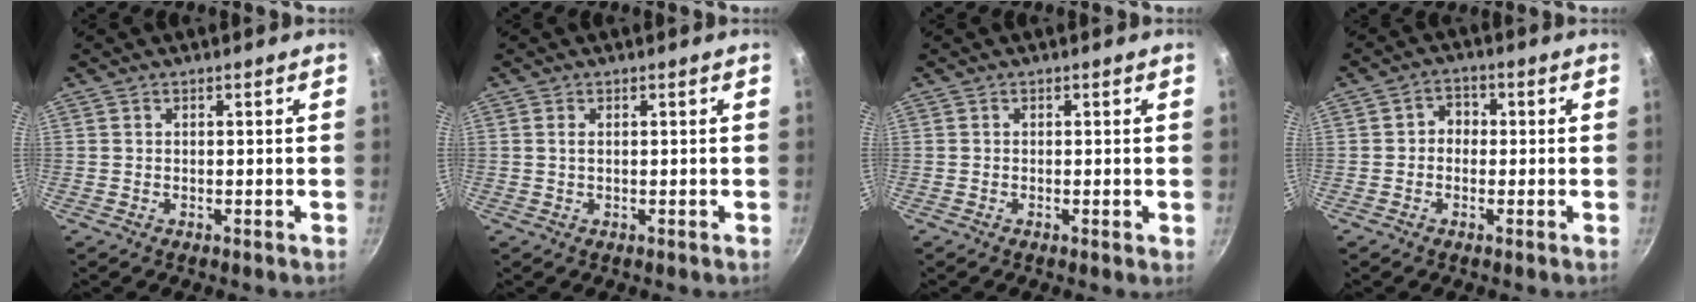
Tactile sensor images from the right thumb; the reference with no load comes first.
{"total": 0.9, "force": [0.2, 0.4, 0.8], "torque": [-0.015, 0.001, 0.003]}
{"total": 0.9, "force": [-0.2, 0.2, 0.8], "torque": [-0.012, -0.001, -0.005]}
{"total": 3.4, "force": [-0.3, 3.0, 1.7], "torque": [-0.005, 0.011, -0.014]}